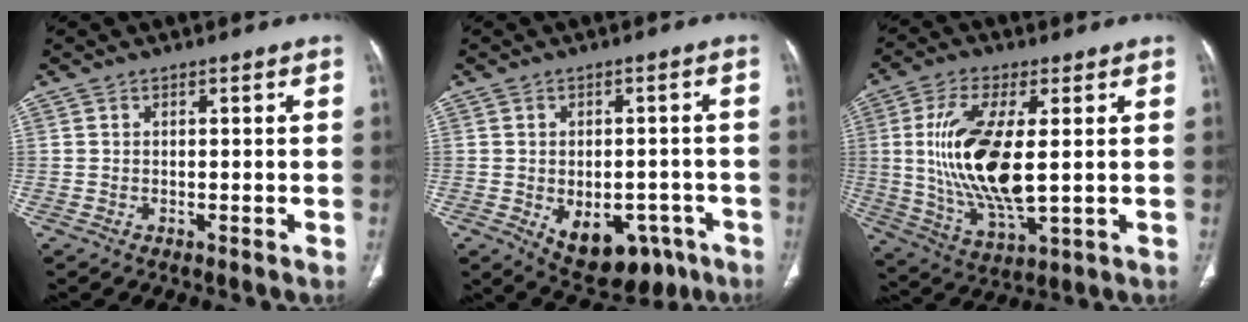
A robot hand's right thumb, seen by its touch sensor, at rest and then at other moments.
{"total": 13.2, "force": [-5.7, 8.4, 8.4], "torque": [-0.092, 0.023, -0.061]}
{"total": 17.1, "force": [1.5, 6.5, 15.7], "torque": [-0.321, -0.018, 0.037]}